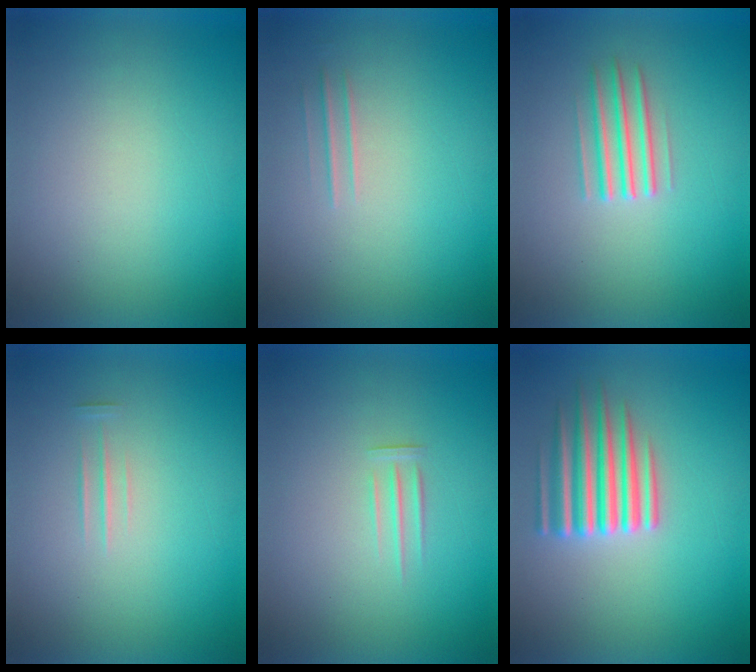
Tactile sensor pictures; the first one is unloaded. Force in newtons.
{"total": 1.7}
{"total": 2.8}
{"total": 1.1}
{"total": 1.9}
{"total": 5.2}